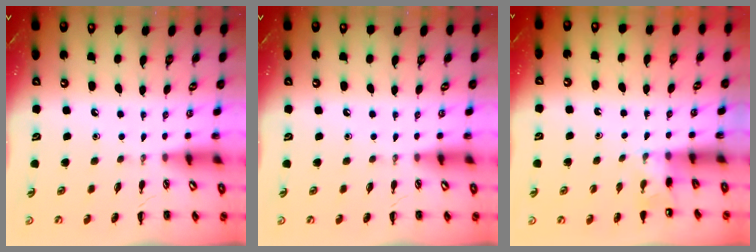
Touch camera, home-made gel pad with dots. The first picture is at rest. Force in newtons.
{"total": 0.0}
{"total": 2.0, "press": 1.9, "slide": 0.6}